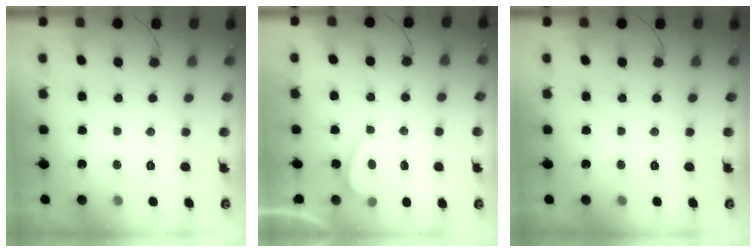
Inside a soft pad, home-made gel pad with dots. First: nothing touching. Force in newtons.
{"total": 0.6, "press": 0.4, "slide": 0.5}
{"total": 0.0}